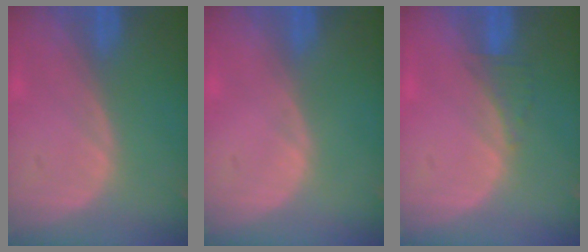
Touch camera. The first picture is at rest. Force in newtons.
{"total": 0.0}
{"total": 1.7, "press": 1.6, "slide": 0.7}